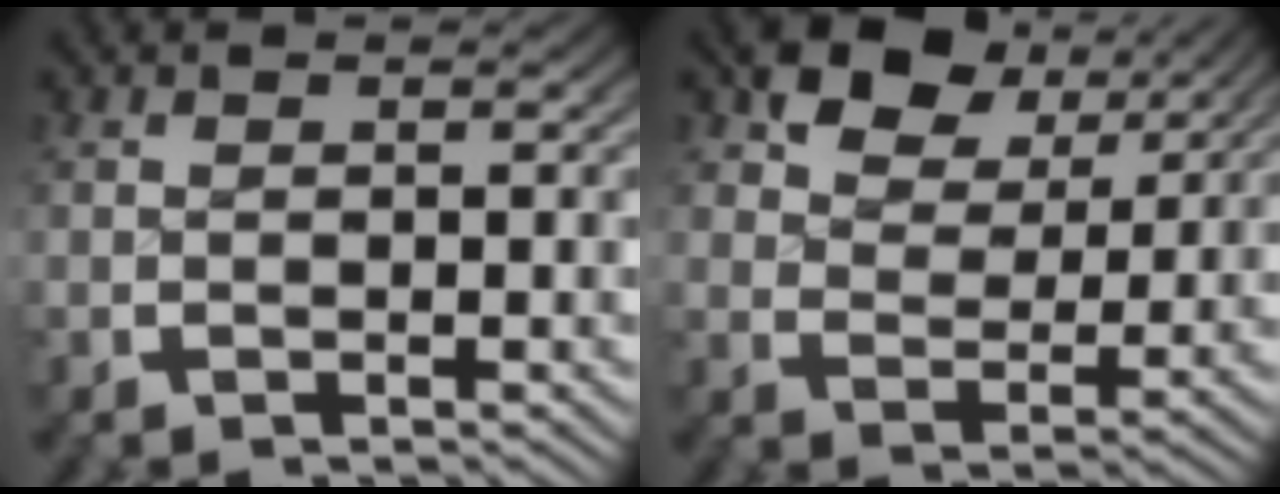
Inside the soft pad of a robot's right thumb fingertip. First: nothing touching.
{"total": 7.1, "force": [4.3, 3.9, 4.0], "torque": [-0.070, -0.004, 0.074]}